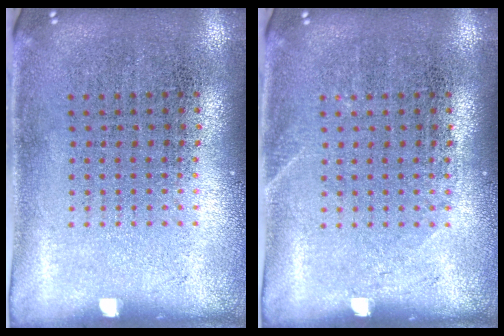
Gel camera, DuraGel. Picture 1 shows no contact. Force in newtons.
{"total": 0.7, "press": 0.6, "slide": 0.2}